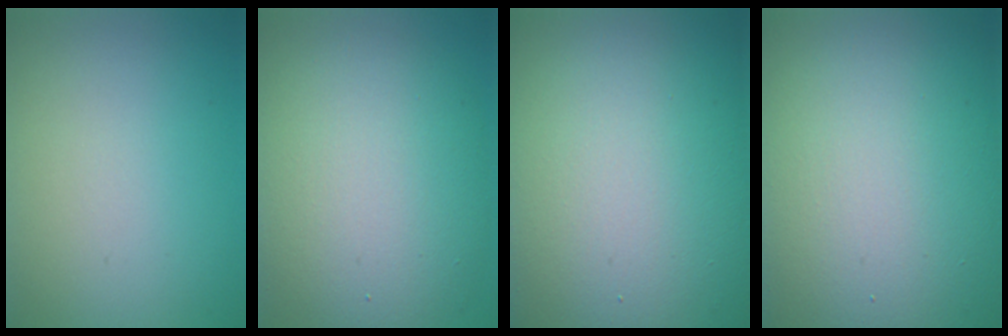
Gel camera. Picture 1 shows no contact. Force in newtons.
{"total": 10.5, "press": 10.5, "slide": 0.5}
{"total": 24.8, "press": 24.8, "slide": 1.0}
{"total": 22.9, "press": 22.8, "slide": 0.9}